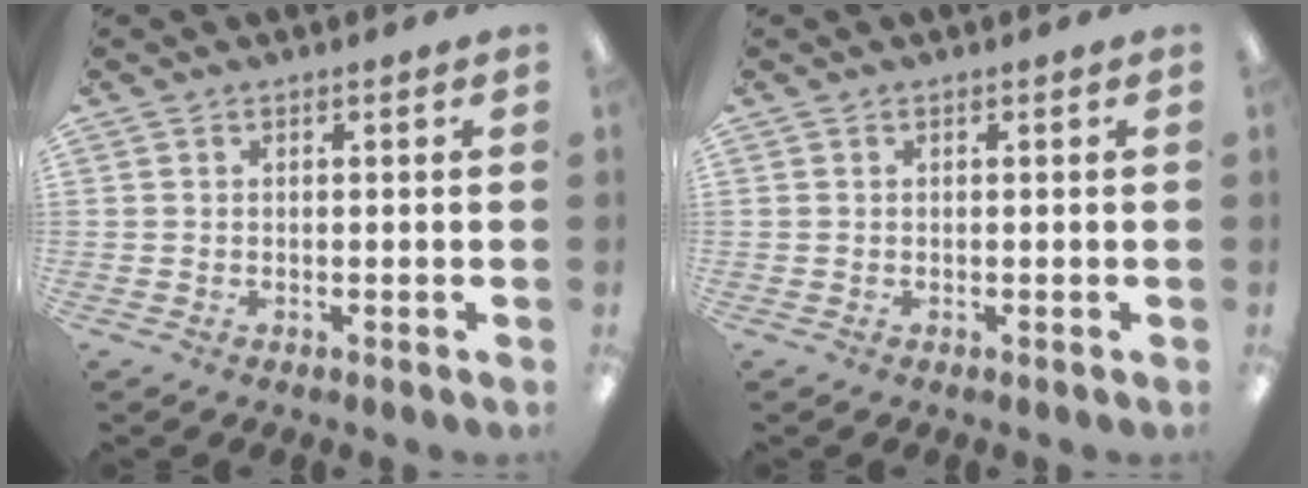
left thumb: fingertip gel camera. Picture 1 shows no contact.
{"total": 0.0}